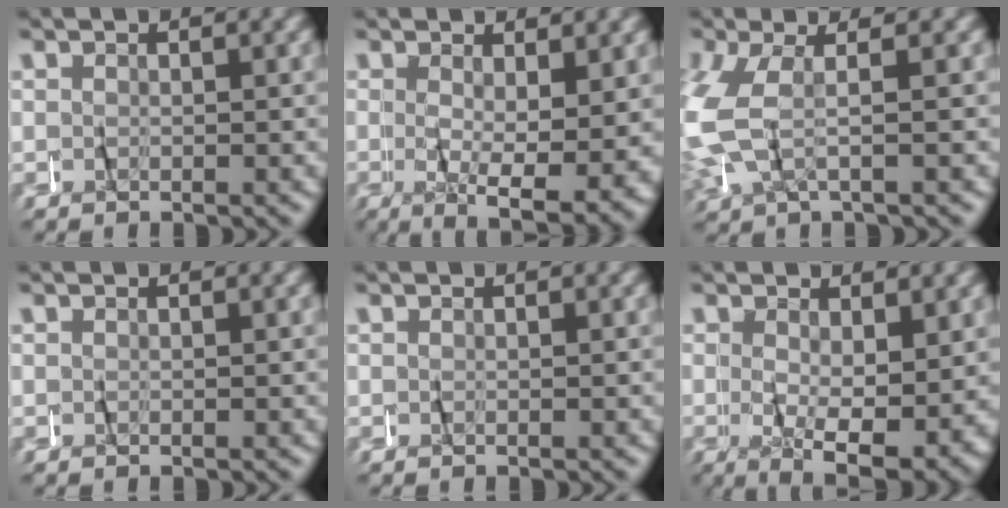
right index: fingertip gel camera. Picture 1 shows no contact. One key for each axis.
{"total": 6.2, "fx": -0.8, "fy": 1.9, "fz": 5.8, "tx": -0.089, "ty": -0.022, "tz": -0.006}
{"total": 3.9, "fx": -0.2, "fy": 2.3, "fz": 3.1, "tx": -0.105, "ty": -0.001, "tz": -0.003}
{"total": 0.0}
{"total": 0.0}
{"total": 6.3, "fx": -1.0, "fy": 2.1, "fz": 5.8, "tx": -0.083, "ty": -0.023, "tz": -0.009}